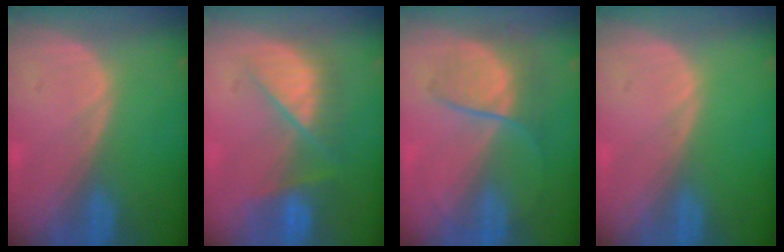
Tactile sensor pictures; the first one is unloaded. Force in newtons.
{"total": 7.3, "press": 7.2, "slide": 1.0}
{"total": 6.6, "press": 6.2, "slide": 2.3}
{"total": 0.0}